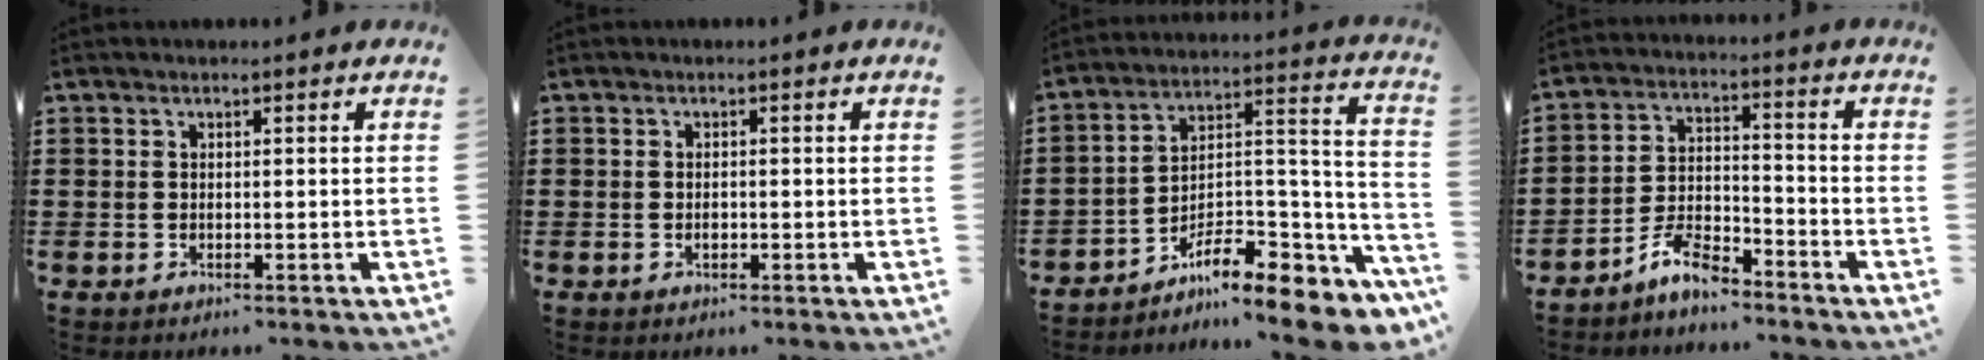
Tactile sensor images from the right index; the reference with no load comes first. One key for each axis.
{"total": 0.9, "fx": -0.3, "fy": 0.4, "fz": 0.8, "tx": -0.017, "ty": -0.004, "tz": -0.004}
{"total": 9.4, "fx": -7.7, "fy": 2.8, "fz": 4.5, "tx": -0.064, "ty": 0.013, "tz": -0.145}
{"total": 6.3, "fx": -5.5, "fy": 1.6, "fz": 2.7, "tx": -0.060, "ty": 0.010, "tz": -0.106}